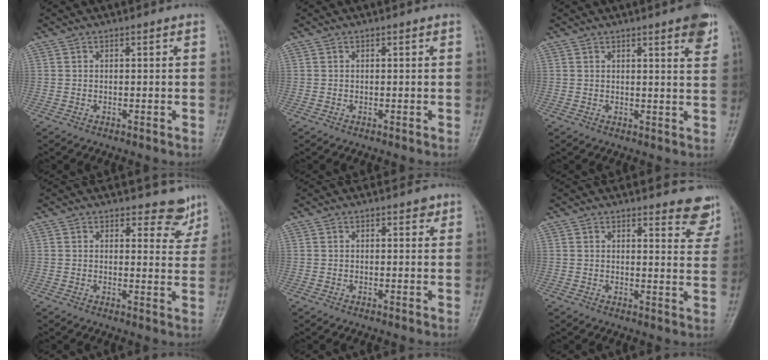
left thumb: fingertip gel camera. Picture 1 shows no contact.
{"total": 0.0}
{"total": 5.8, "force": [3.4, 0.9, 4.6], "torque": [-0.049, -0.014, 0.041]}
{"total": 5.5, "force": [4.9, 2.5, 0.8], "torque": [0.019, -0.039, 0.048]}
{"total": 1.5, "force": [0.9, 0.8, 0.8], "torque": [0.001, -0.002, 0.007]}
{"total": 7.4, "force": [6.7, 2.1, 2.4], "torque": [0.007, -0.045, 0.056]}